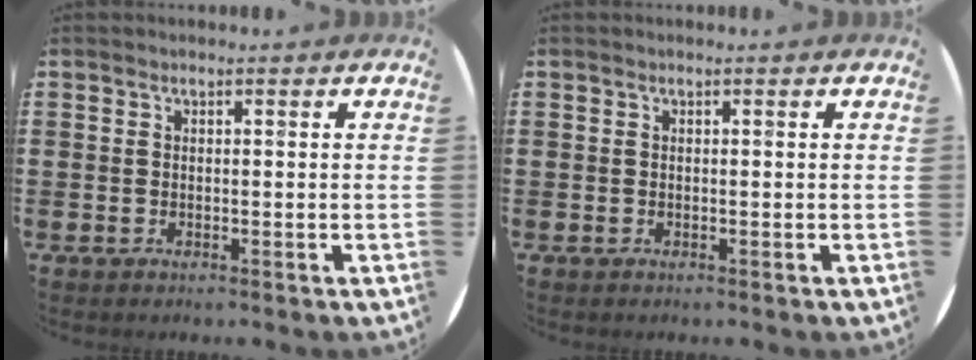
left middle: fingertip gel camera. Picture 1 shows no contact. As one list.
[{"total": 0.0}]